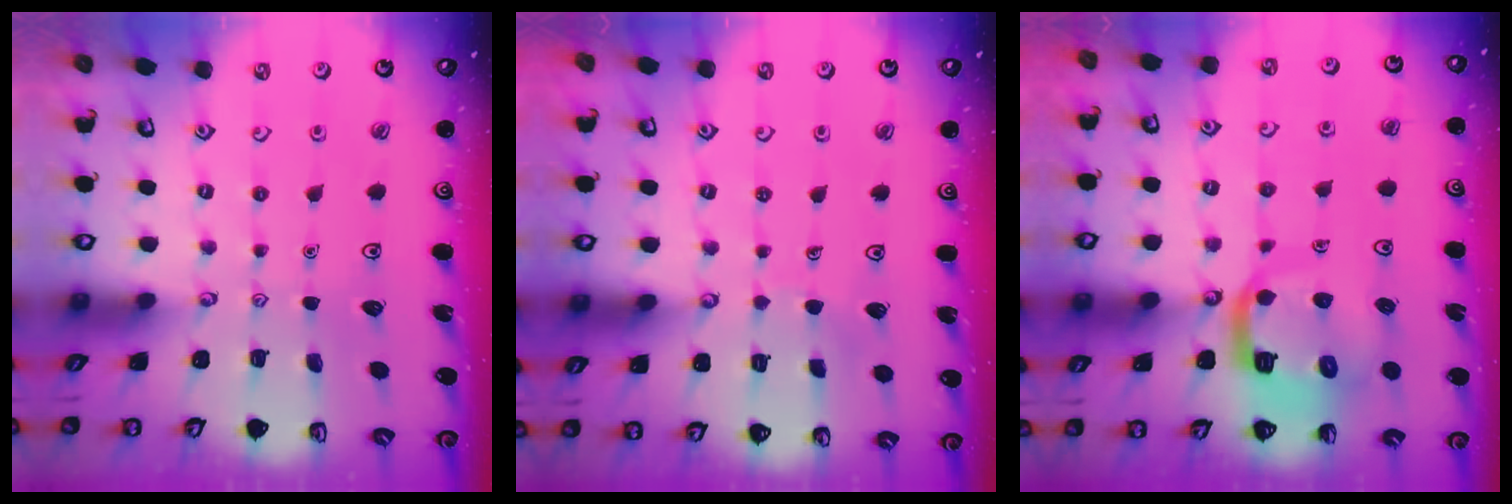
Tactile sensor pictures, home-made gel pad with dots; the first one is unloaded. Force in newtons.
{"total": 3.7, "press": 3.7, "slide": 0.2}
{"total": 12.4, "press": 12.3, "slide": 1.6}